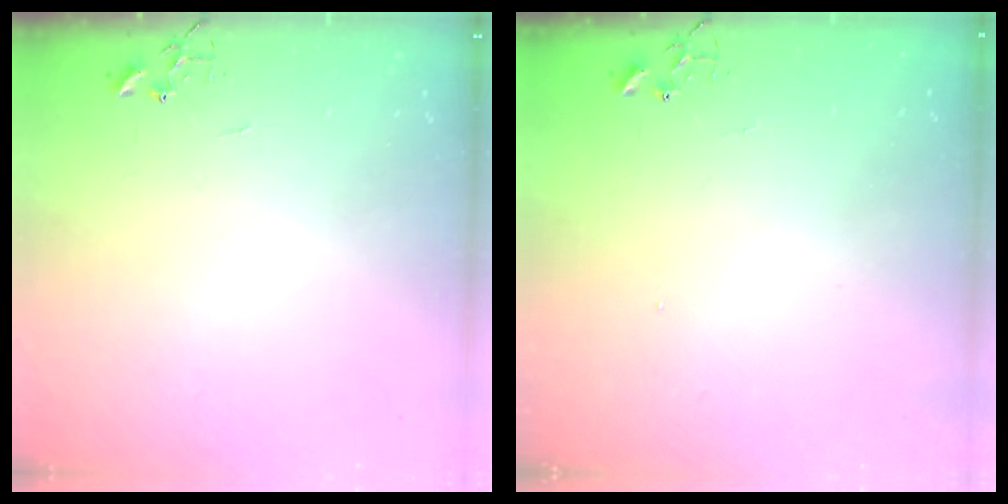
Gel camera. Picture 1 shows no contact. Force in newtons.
{"total": 1.3, "press": 1.2, "slide": 0.1}